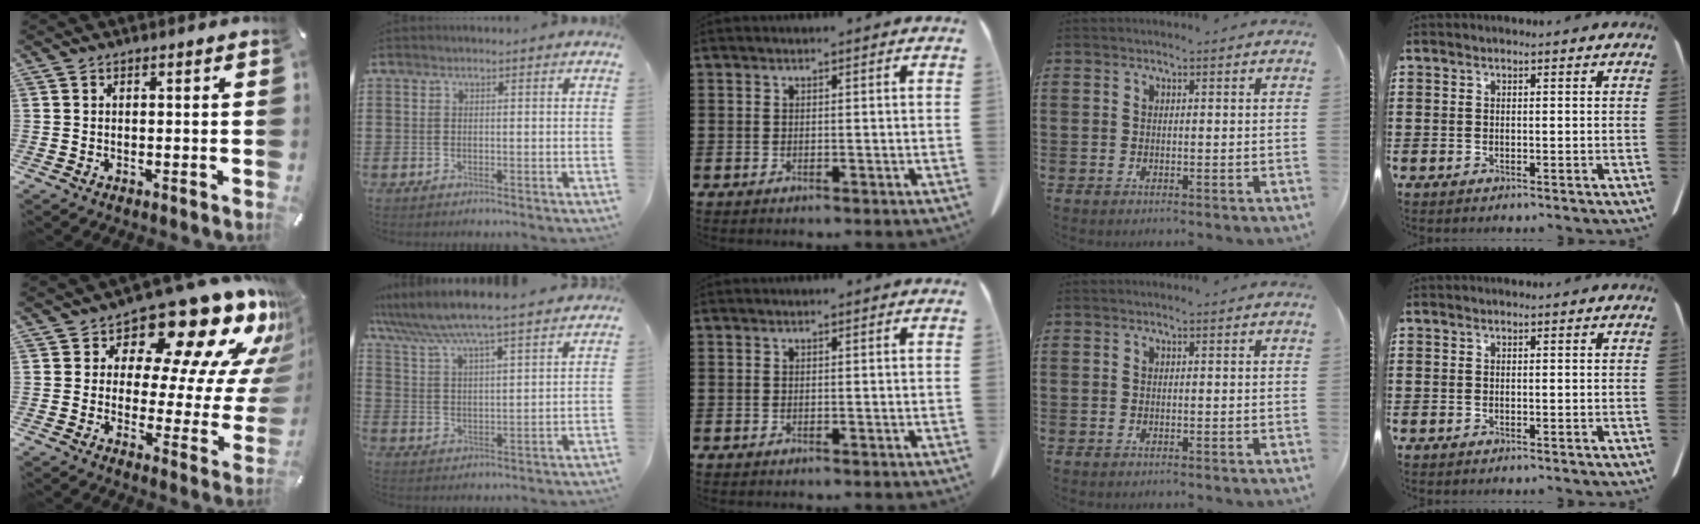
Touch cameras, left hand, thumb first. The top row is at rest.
{"thumb": {"total": 17.9, "force": [13.0, 6.9, 10.2], "torque": [-0.139, -0.115, 0.208]}, "index": {"total": 6.1, "force": [5.6, -0.3, 2.2], "torque": [-0.068, -0.034, 0.093]}}